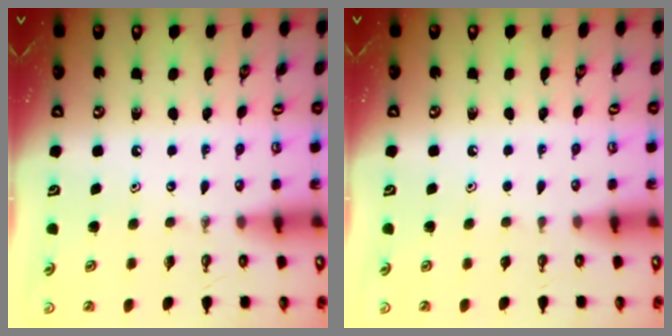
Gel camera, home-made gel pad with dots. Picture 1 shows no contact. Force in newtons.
{"total": 0.9, "press": 0.1, "slide": 0.9}